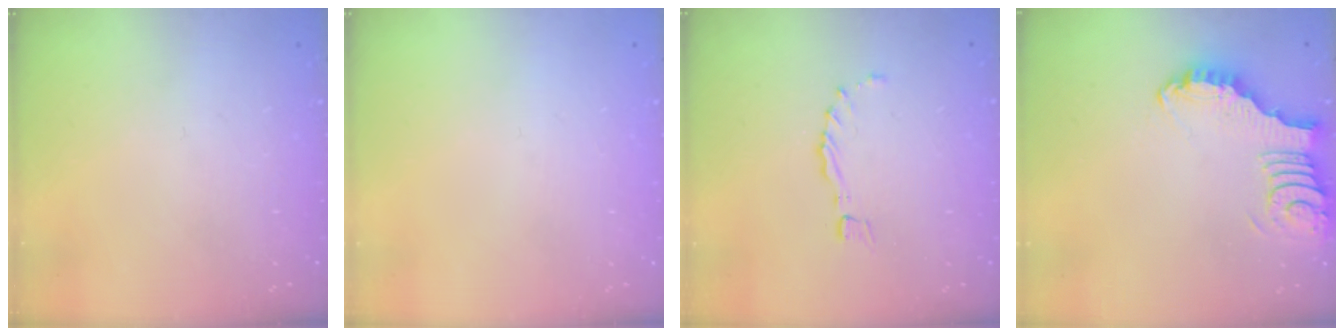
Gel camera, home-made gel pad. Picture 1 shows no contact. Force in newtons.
{"total": 0.0}
{"total": 0.8, "press": 0.7, "slide": 0.3}
{"total": 3.0, "press": 2.9, "slide": 0.3}